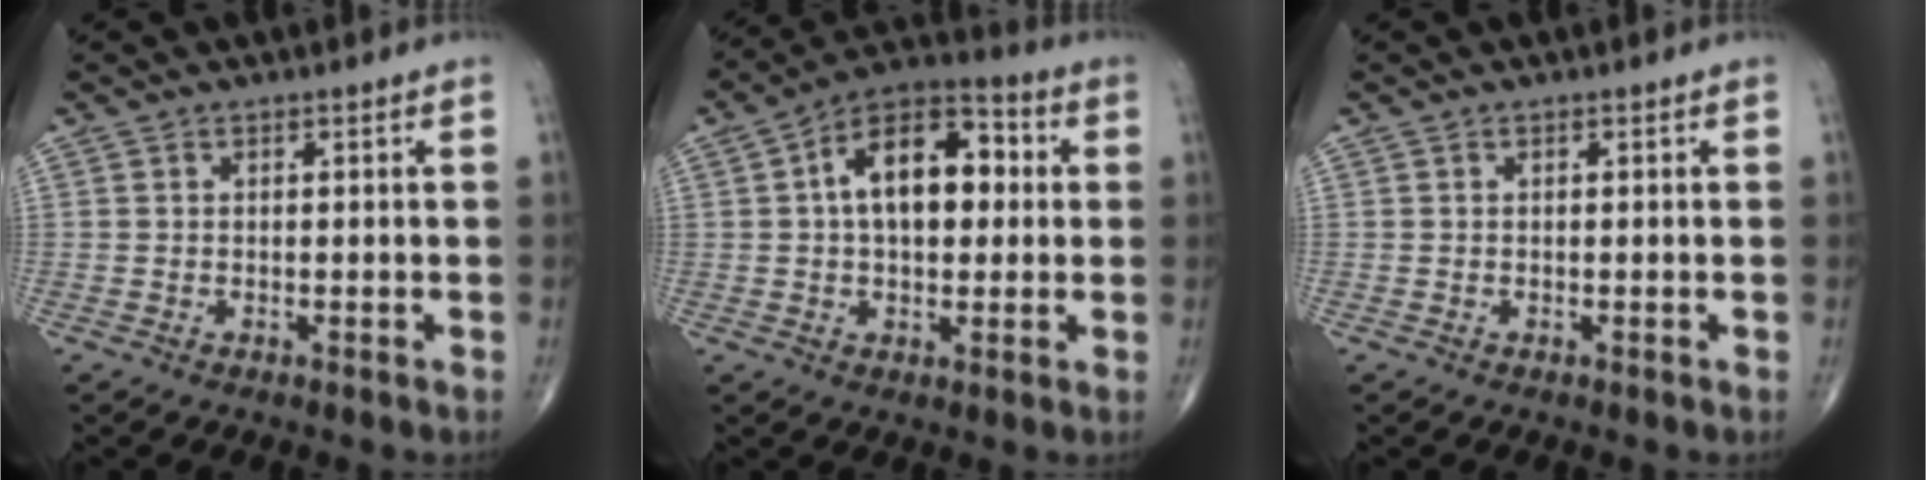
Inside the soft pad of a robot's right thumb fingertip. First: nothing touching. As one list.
[{"total": 15.1, "force": [2.3, 8.6, 12.2], "torque": [-0.174, 0.029, 0.027]}, {"total": 0.0}]